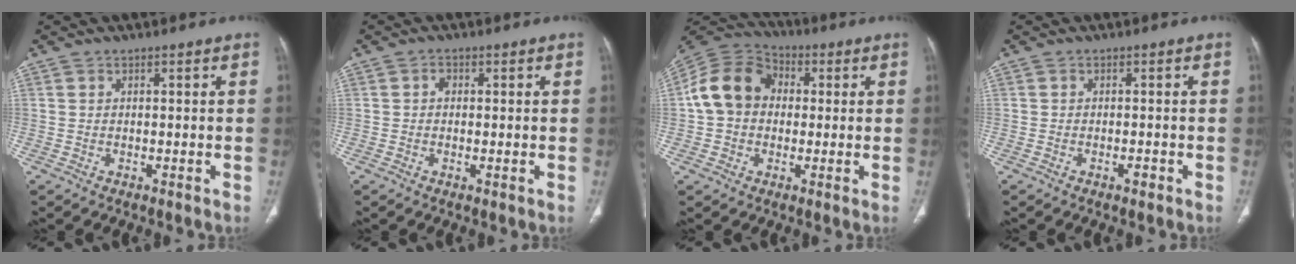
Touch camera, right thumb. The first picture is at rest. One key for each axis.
{"total": 1.6, "fx": 0.2, "fy": 1.1, "fz": 1.1, "tx": -0.014, "ty": 0.002, "tz": 0.000}
{"total": 12.8, "fx": 0.9, "fy": 10.5, "fz": 7.3, "tx": -0.122, "ty": 0.032, "tz": 0.004}
{"total": 1.2, "fx": -0.7, "fy": 0.5, "fz": 0.8, "tx": -0.013, "ty": 0.002, "tz": -0.011}